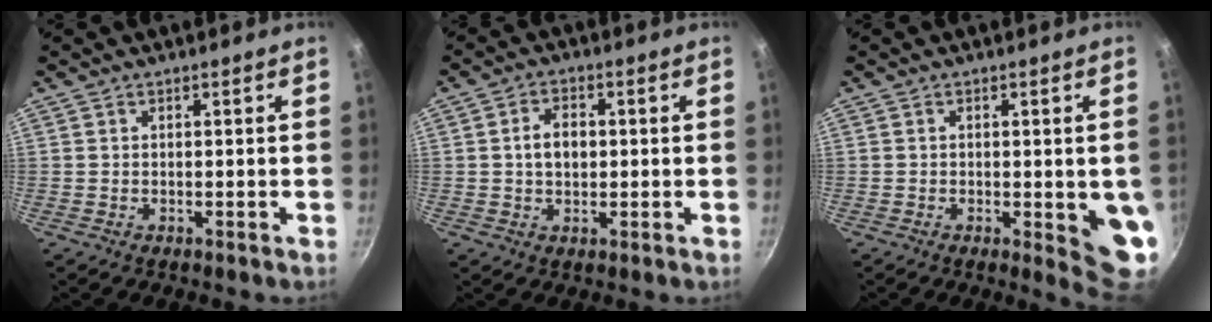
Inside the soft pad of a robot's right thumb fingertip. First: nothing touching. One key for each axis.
{"total": 5.4, "fx": 0.4, "fy": 3.7, "fz": 3.9, "tx": -0.051, "ty": 0.010, "tz": 0.003}
{"total": 7.6, "fx": -1.0, "fy": 2.3, "fz": 7.2, "tx": -0.068, "ty": -0.008, "tz": -0.010}